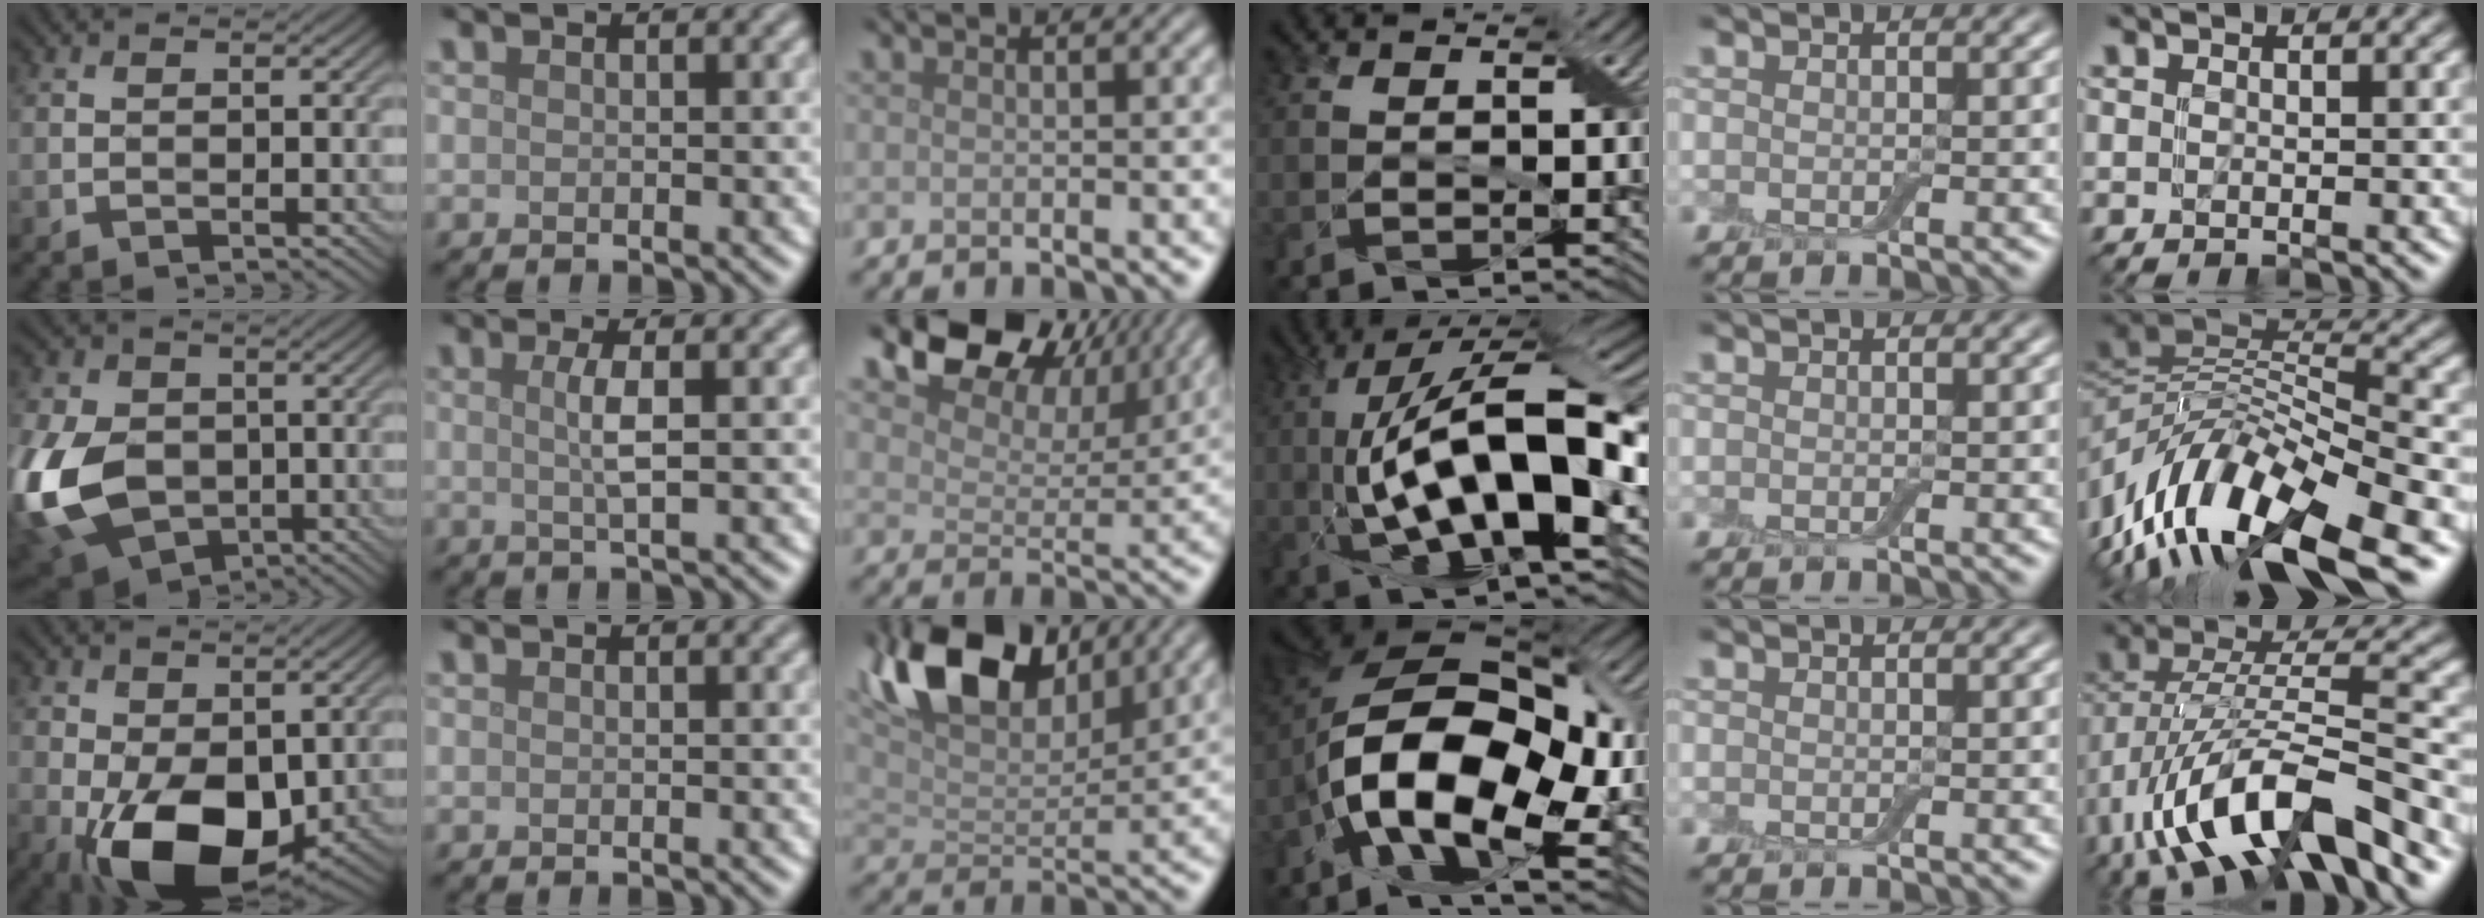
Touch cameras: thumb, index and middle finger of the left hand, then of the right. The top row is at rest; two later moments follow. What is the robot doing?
{"motion": "extract", "object": "airpods case & airpods"}